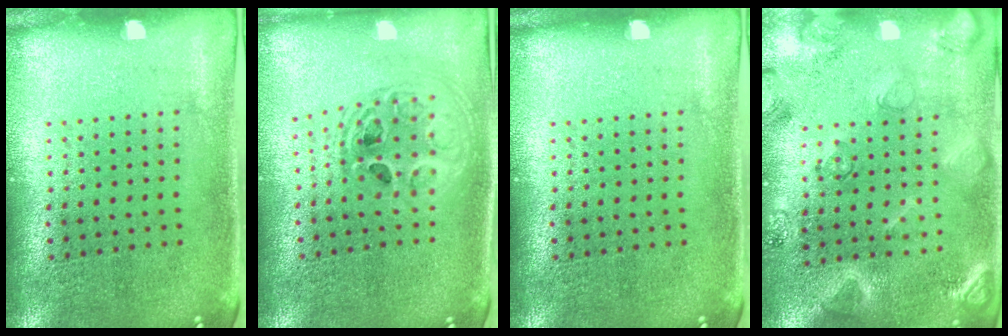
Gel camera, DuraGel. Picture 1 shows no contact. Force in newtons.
{"total": 1.9, "press": 1.5, "slide": 1.1}
{"total": 0.0}
{"total": 2.3, "press": 2.3, "slide": 0.3}